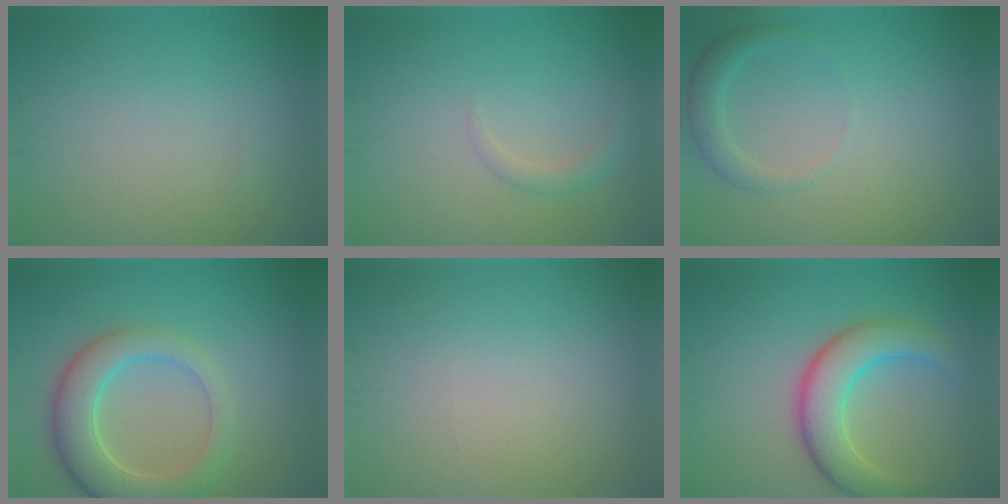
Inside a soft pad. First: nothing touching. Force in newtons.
{"total": 1.3, "press": 1.3, "slide": 0.1}
{"total": 2.1, "press": 2.1, "slide": 0.2}
{"total": 6.3, "press": 6.3, "slide": 0.6}
{"total": 0.0}
{"total": 6.0, "press": 6.0, "slide": 0.2}